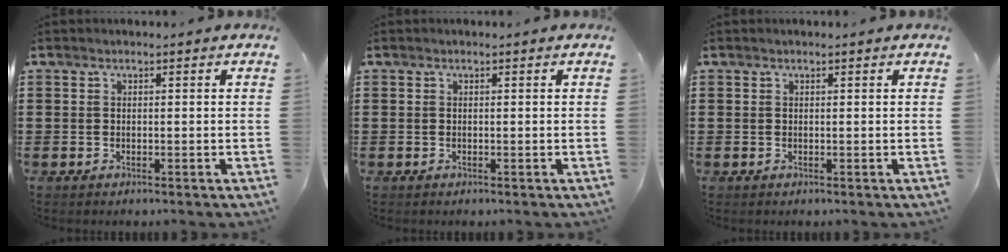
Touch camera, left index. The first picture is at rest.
{"total": 0.0}
{"total": 0.0}